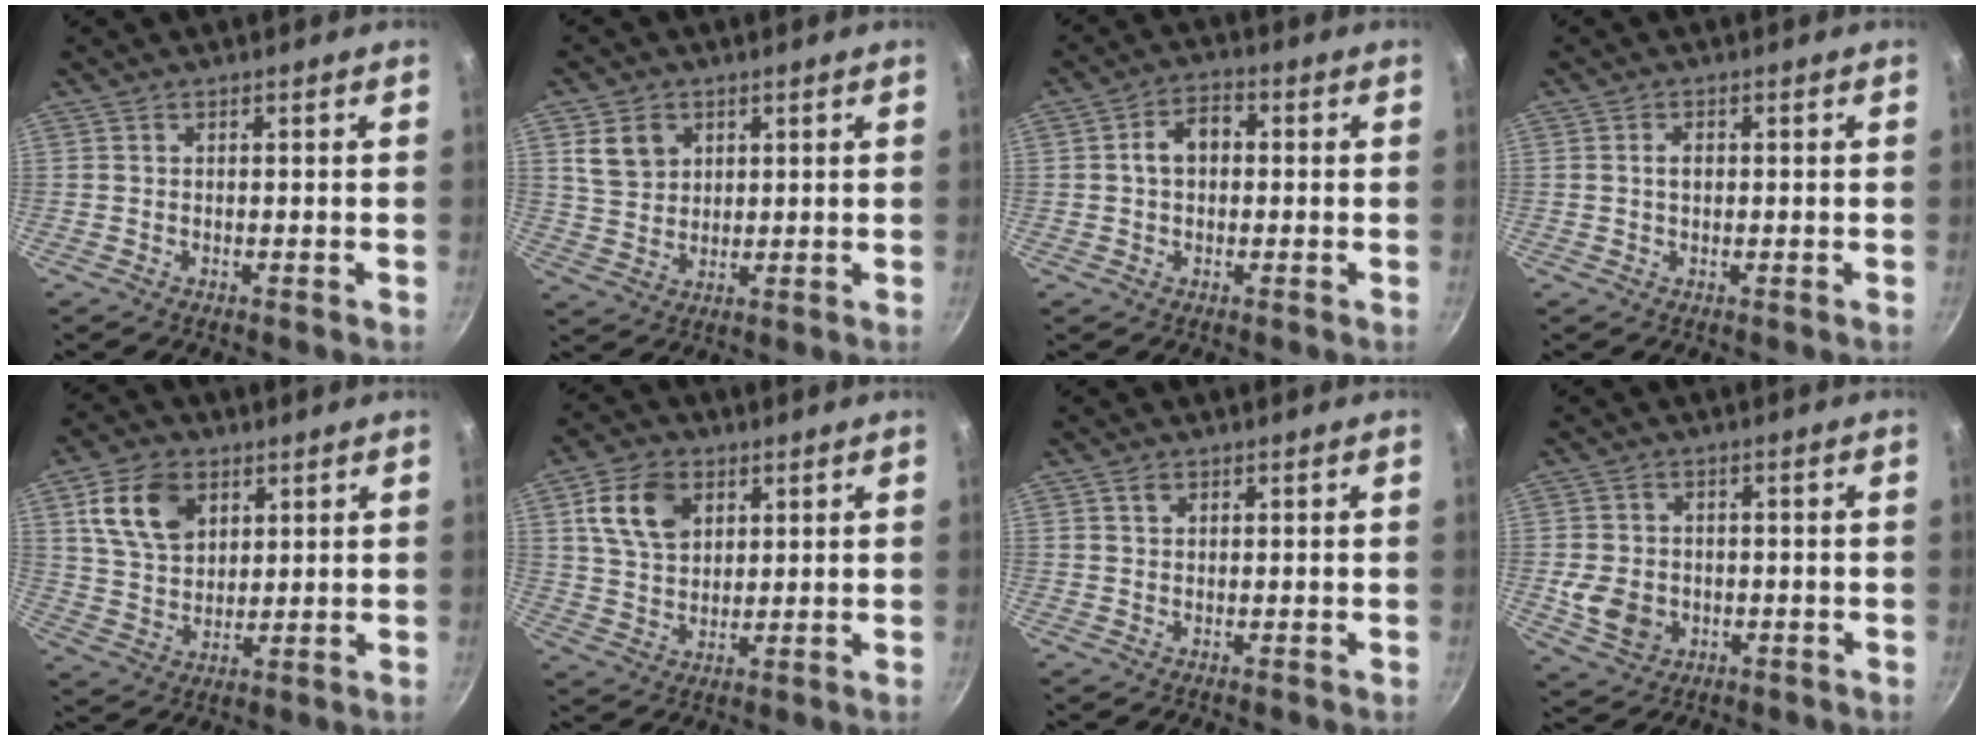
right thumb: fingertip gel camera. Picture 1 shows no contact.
{"total": 7.2, "force": [2.7, 5.7, 3.5], "torque": [-0.041, -0.006, 0.054]}
{"total": 4.6, "force": [0.8, 3.4, 3.0], "torque": [-0.030, 0.010, 0.009]}
{"total": 1.9, "force": [0.2, 1.3, 1.4], "torque": [-0.018, 0.005, 0.004]}
{"total": 12.2, "force": [4.9, 8.3, 7.4], "torque": [-0.113, -0.012, 0.094]}
{"total": 11.0, "force": [4.2, 7.5, 6.9], "torque": [-0.104, -0.006, 0.077]}
{"total": 1.3, "force": [0.8, 0.8, 0.7], "torque": [-0.011, -0.001, 0.012]}
{"total": 7.7, "force": [-1.3, 6.3, 4.3], "torque": [-0.069, 0.006, -0.015]}